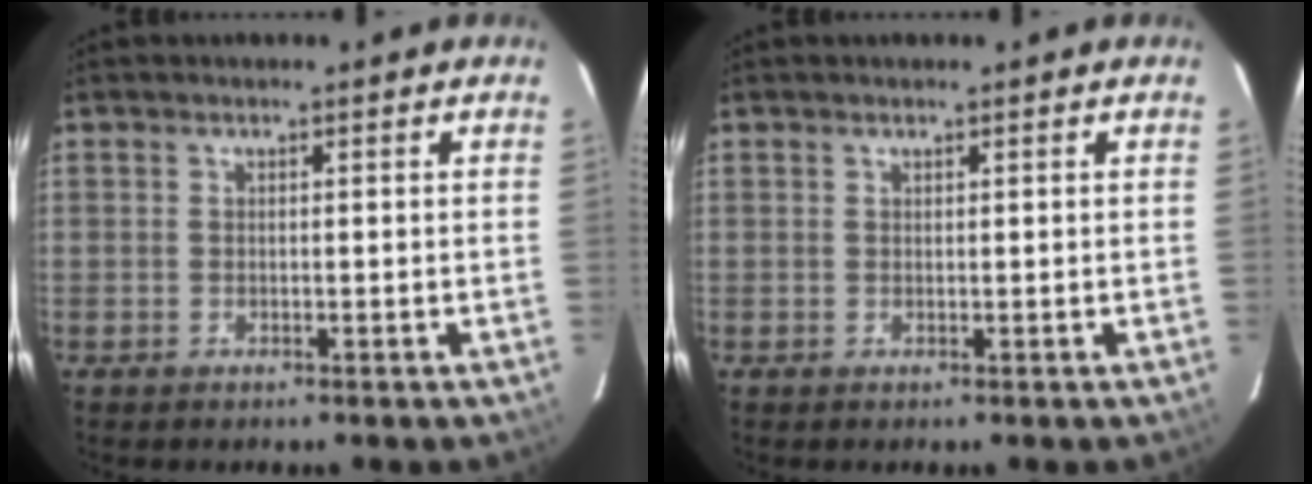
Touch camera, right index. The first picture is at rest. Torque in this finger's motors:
{"motor_torque": [0.23, 0.21, 0.03, -0.01]}